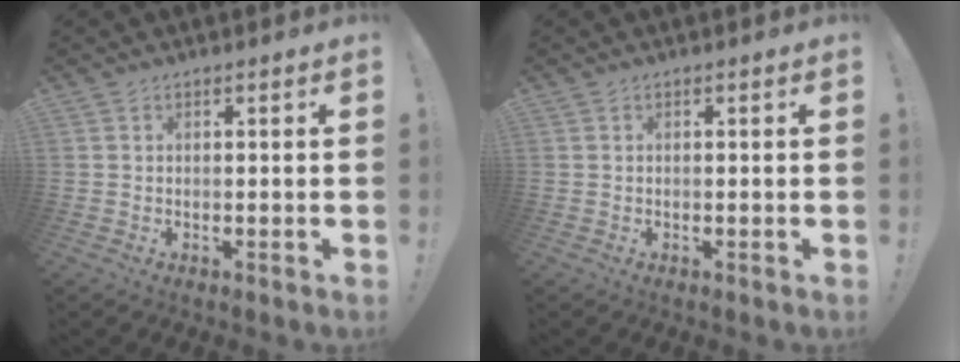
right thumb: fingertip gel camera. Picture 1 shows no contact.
{"total": 0.0}